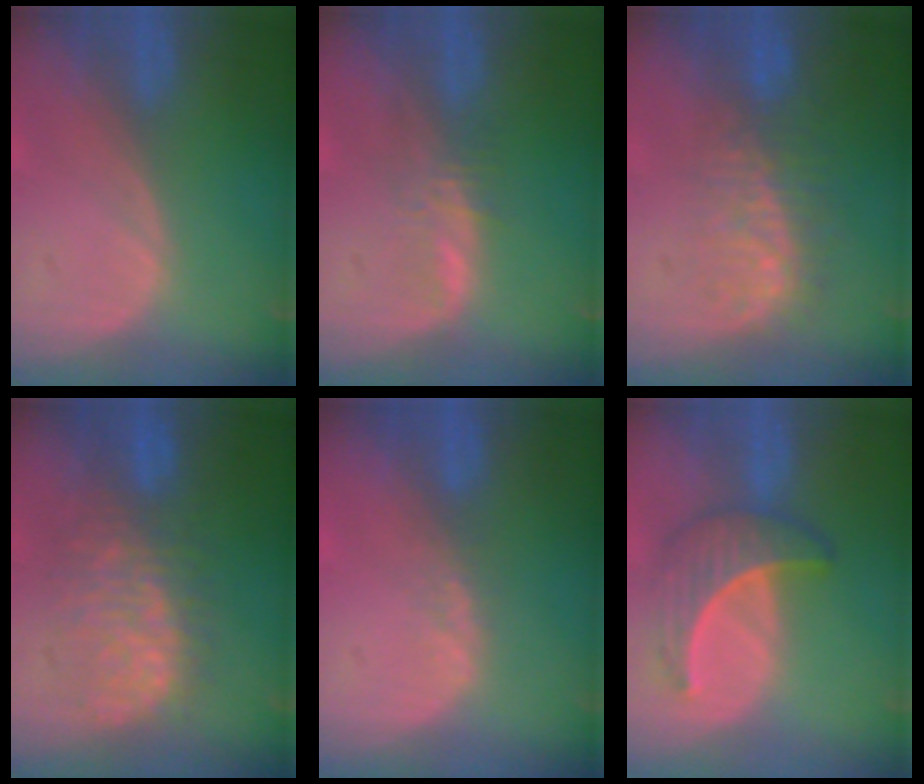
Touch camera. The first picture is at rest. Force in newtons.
{"total": 2.9, "press": 2.9, "slide": 0.2}
{"total": 7.6, "press": 7.3, "slide": 2.3}
{"total": 9.0, "press": 9.0, "slide": 0.6}
{"total": 1.7, "press": 1.4, "slide": 0.9}
{"total": 6.8, "press": 6.1, "slide": 3.0}